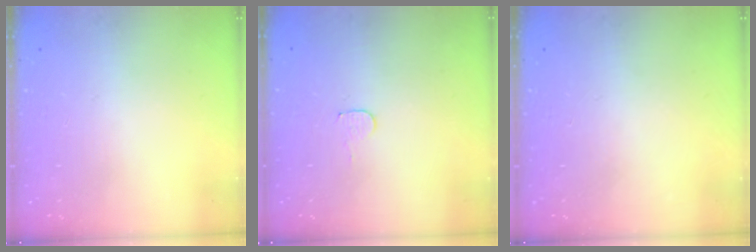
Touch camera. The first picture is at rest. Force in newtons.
{"total": 3.7, "press": 3.7, "slide": 0.3}
{"total": 0.0}